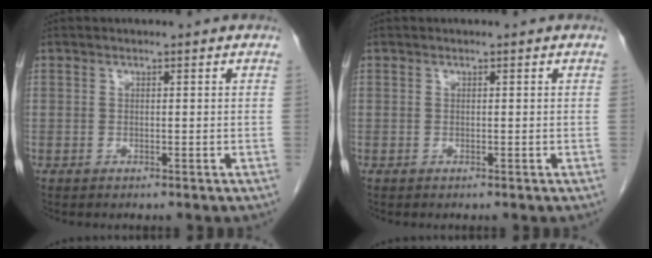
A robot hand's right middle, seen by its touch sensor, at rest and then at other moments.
{"total": 0.0}